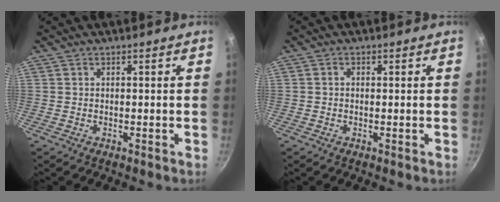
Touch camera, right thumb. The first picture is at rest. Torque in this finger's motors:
{"motor_torque": [0.27, -0.20, 0.01, 0.17, 0.04]}